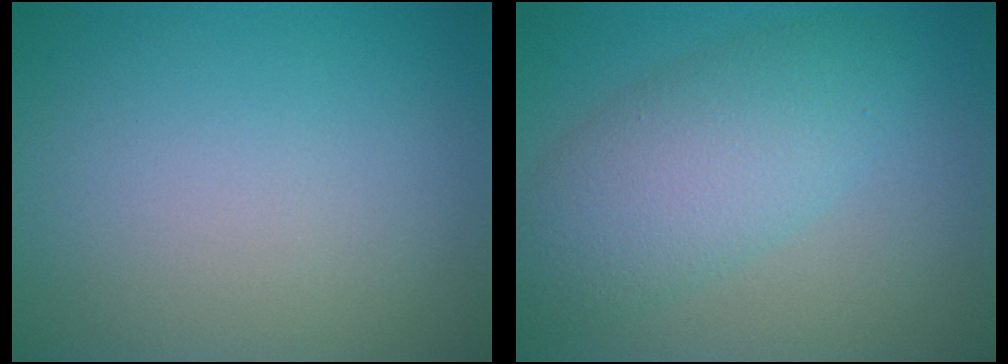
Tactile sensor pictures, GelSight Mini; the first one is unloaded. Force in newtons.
{"total": 5.8, "press": 5.8, "slide": 0.1}